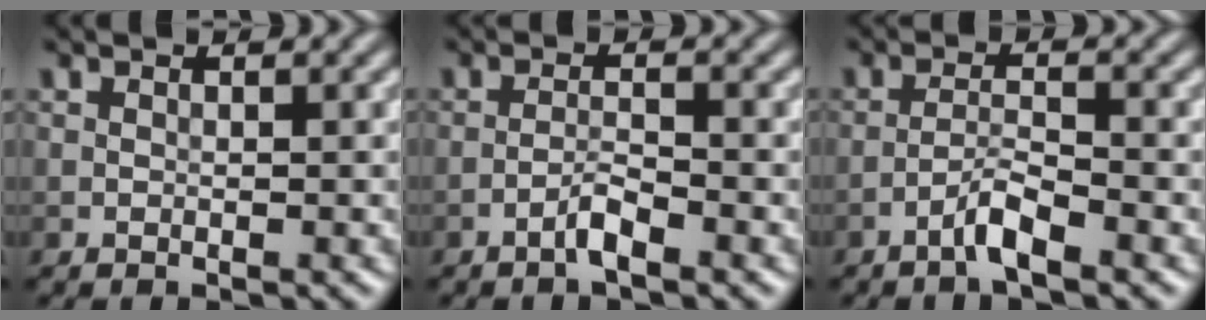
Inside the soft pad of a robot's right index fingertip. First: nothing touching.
{"total": 1.8, "force": [-1.2, 0.1, 1.2], "torque": [-0.023, 0.007, -0.028]}
{"total": 2.4, "force": [-1.7, 0.2, 1.7], "torque": [-0.032, 0.010, -0.038]}